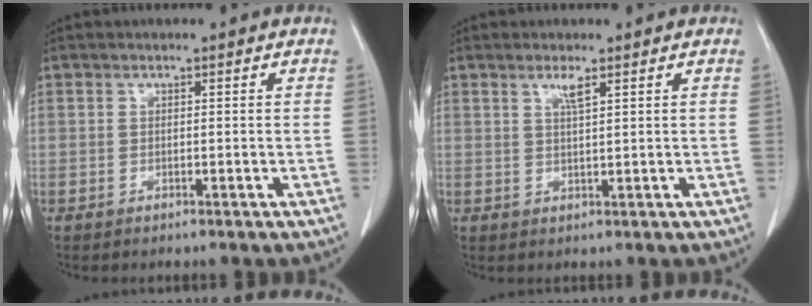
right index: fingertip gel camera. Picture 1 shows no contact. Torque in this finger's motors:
{"motor_torque": [0.02, 0.00, 0.01, 0.04]}